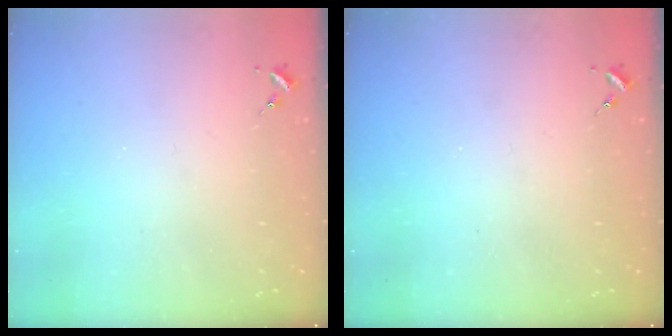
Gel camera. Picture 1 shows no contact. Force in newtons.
{"total": 0.0}